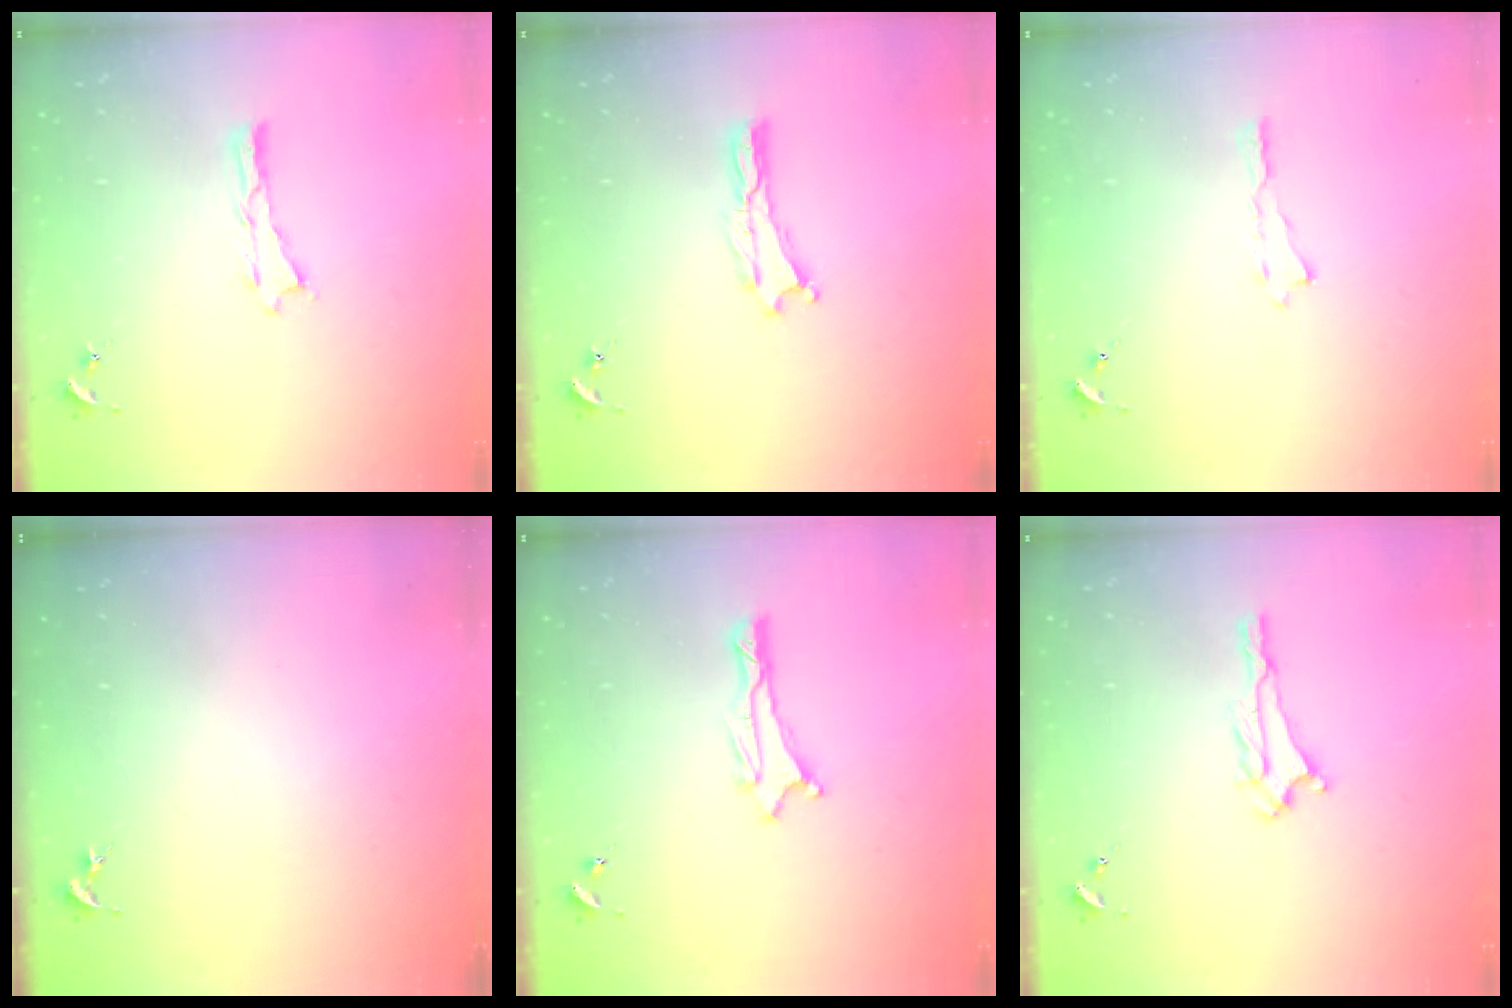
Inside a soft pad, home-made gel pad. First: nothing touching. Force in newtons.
{"total": 0.0}
{"total": 0.0}
{"total": 0.0}
{"total": 1.0, "press": 1.0, "slide": 0.2}
{"total": 1.9, "press": 1.9, "slide": 0.4}